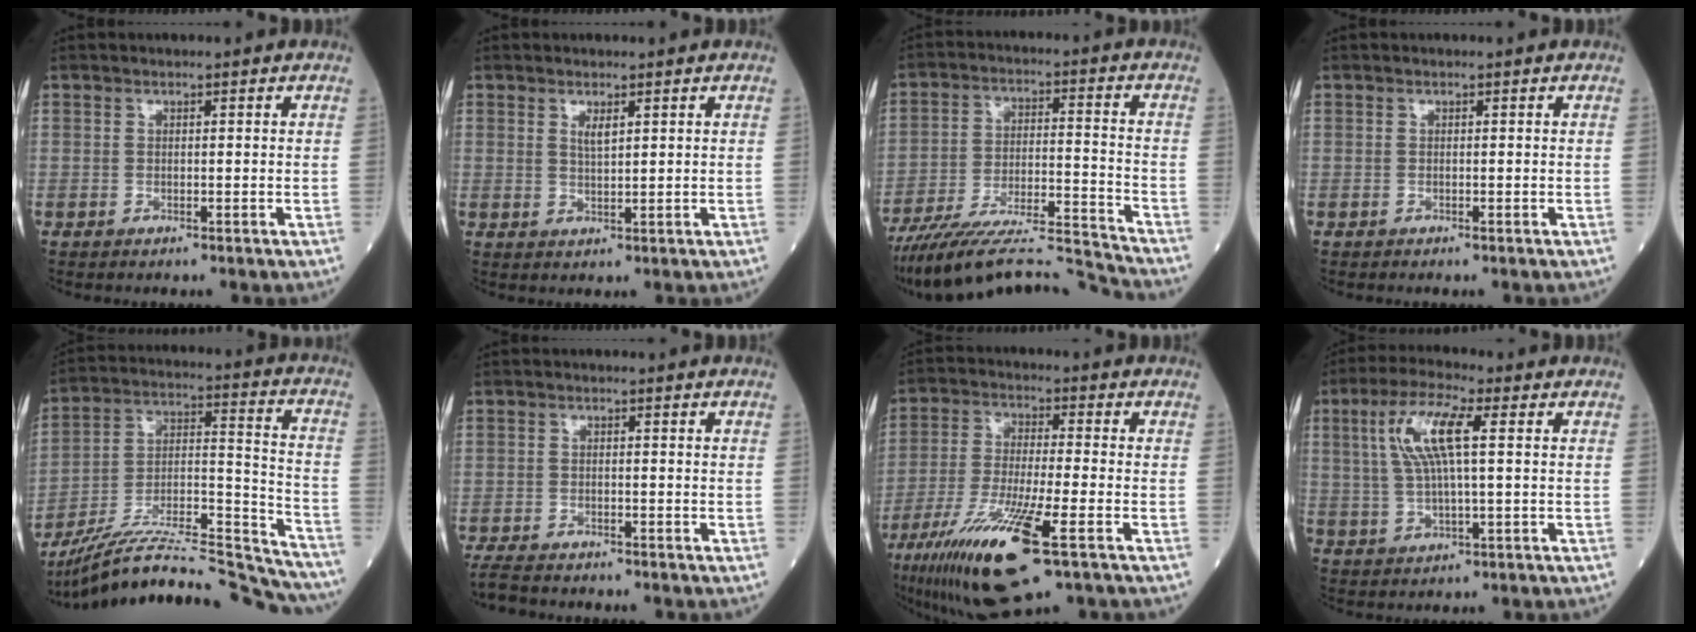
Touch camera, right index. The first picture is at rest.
{"total": 1.8, "force": [0.9, 0.4, 1.5], "torque": [-0.031, -0.004, 0.020]}
{"total": 17.5, "force": [-16.6, -0.7, 5.6], "torque": [-0.104, 0.002, -0.273]}
{"total": 0.0}
{"total": 29.4, "force": [-27.5, 1.8, 10.3], "torque": [-0.135, 0.004, -0.415]}
{"total": 4.7, "force": [-4.3, 0.8, 1.5], "torque": [-0.027, -0.014, -0.075]}
{"total": 15.8, "force": [-8.1, 1.6, 13.4], "torque": [-0.275, -0.040, -0.141]}
{"total": 9.1, "force": [2.3, 1.5, 8.6], "torque": [-0.184, 0.014, 0.045]}